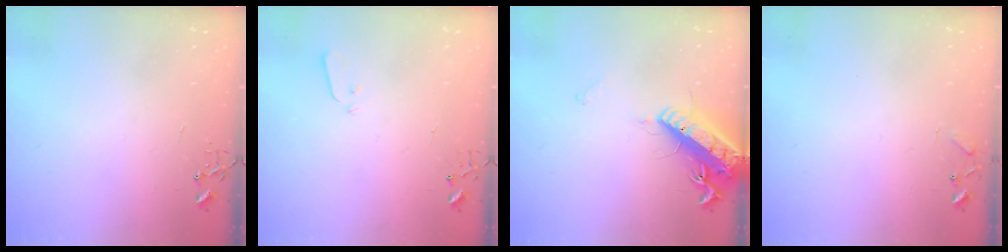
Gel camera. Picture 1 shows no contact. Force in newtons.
{"total": 3.0, "press": 2.9, "slide": 0.7}
{"total": 16.3, "press": 15.9, "slide": 3.8}
{"total": 5.8, "press": 5.8, "slide": 0.5}